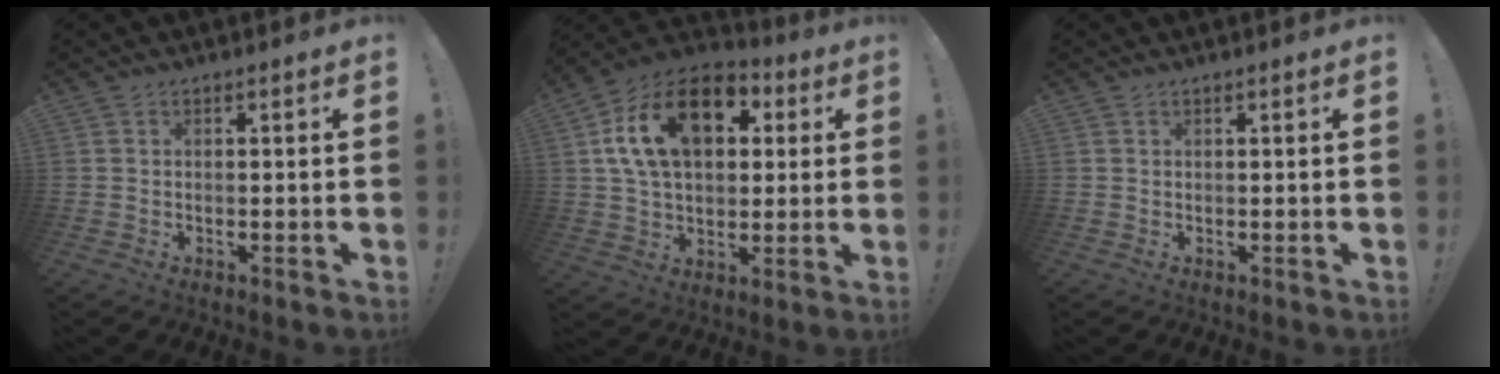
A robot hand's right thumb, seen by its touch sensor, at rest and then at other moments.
{"total": 19.9, "force": [6.3, 12.9, 13.8], "torque": [-0.230, -0.010, 0.109]}
{"total": 0.0}